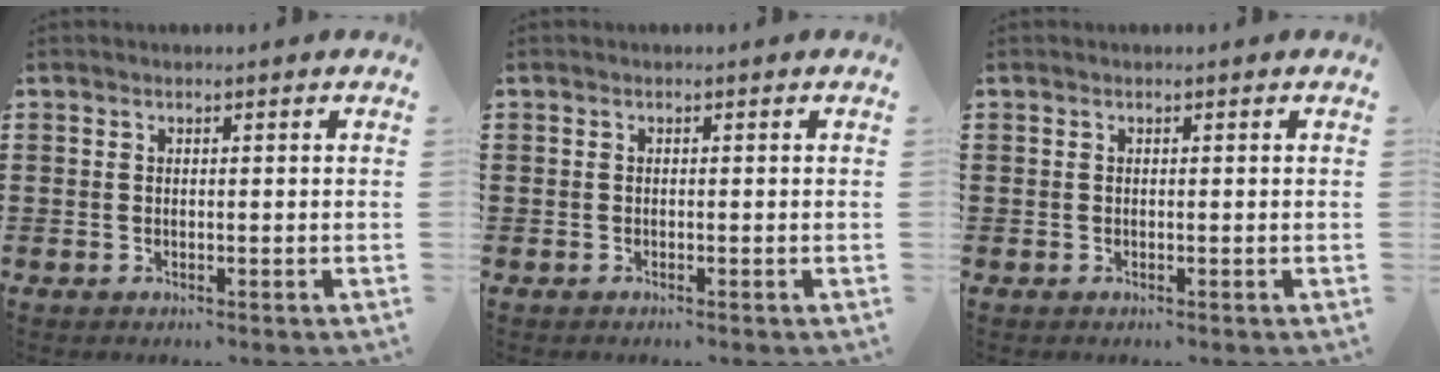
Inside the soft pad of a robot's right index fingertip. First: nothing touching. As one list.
[{"total": 0.0}, {"total": 0.0}]